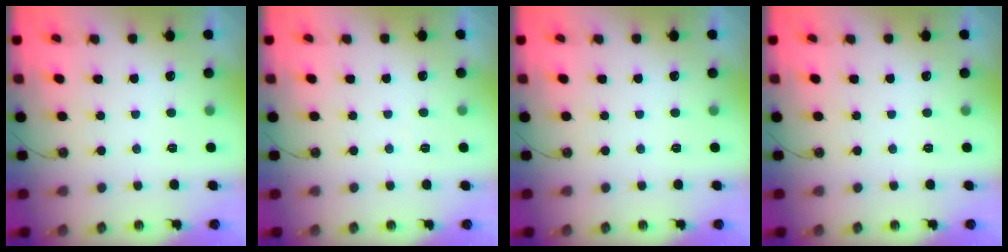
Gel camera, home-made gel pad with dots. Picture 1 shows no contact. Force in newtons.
{"total": 2.9, "press": 2.9, "slide": 0.5}
{"total": 0.0}
{"total": 0.0}